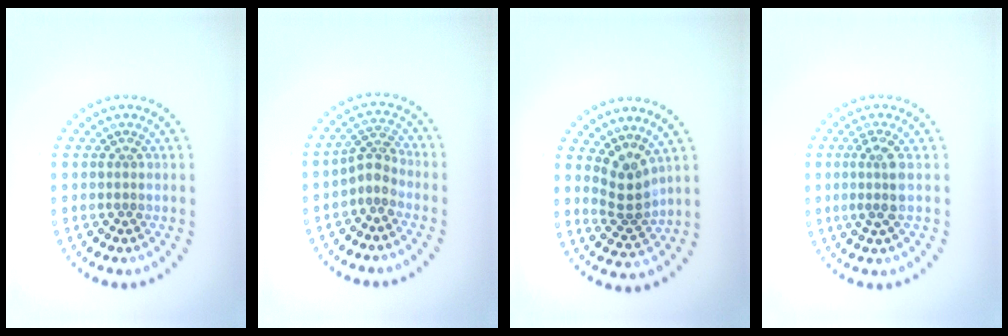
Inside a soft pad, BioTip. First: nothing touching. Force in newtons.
{"total": 2.4, "press": 1.6, "slide": 1.8}
{"total": 2.9, "press": 2.2, "slide": 1.9}
{"total": 2.3, "press": 1.8, "slide": 1.5}